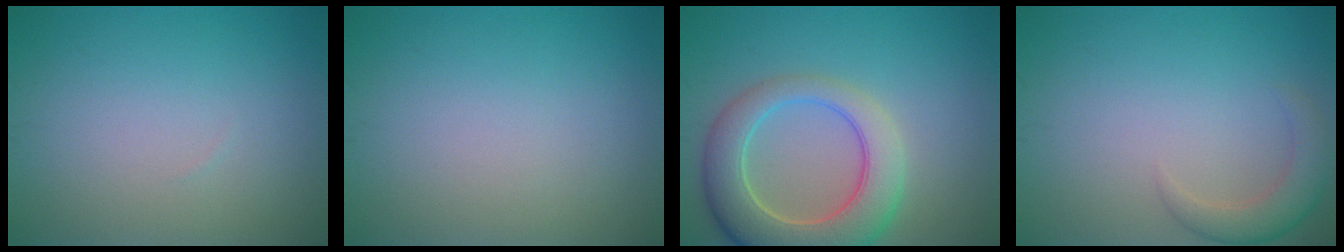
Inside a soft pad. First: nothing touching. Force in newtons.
{"total": 0.0}
{"total": 7.8, "press": 7.8, "slide": 0.9}
{"total": 2.9, "press": 2.9, "slide": 0.3}